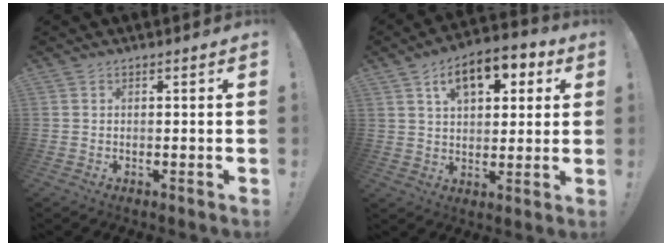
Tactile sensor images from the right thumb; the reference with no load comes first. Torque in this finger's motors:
{"motor_torque": [0.45, 0.47, 0.08, 0.10, 0.08]}